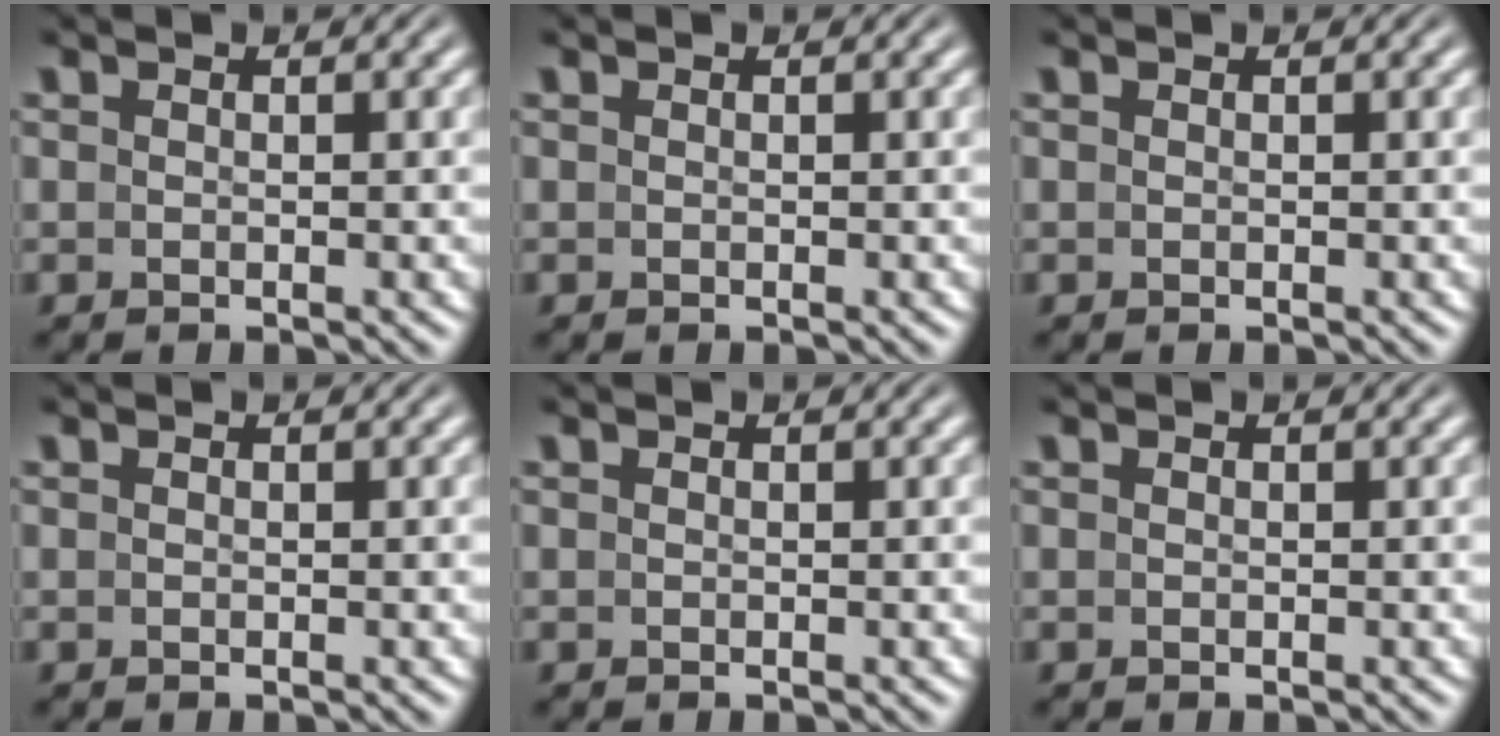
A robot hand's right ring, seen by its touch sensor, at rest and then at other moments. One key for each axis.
{"total": 0.0}
{"total": 0.0}
{"total": 0.0}
{"total": 0.0}
{"total": 0.0}